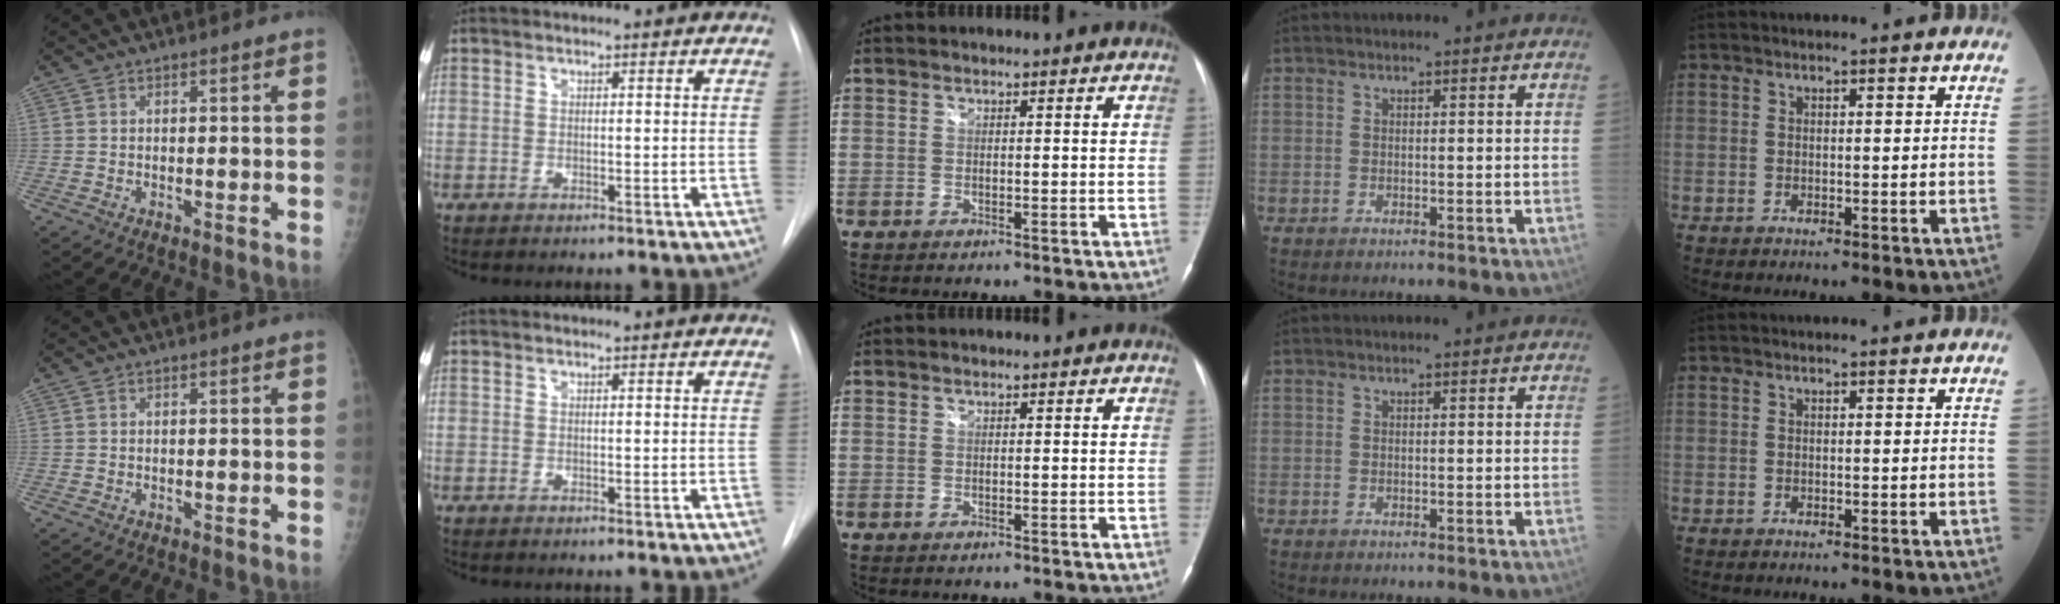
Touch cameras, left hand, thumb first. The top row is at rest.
{}